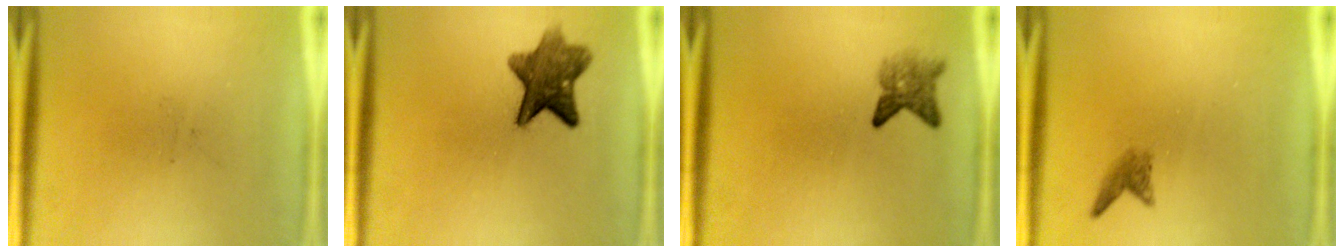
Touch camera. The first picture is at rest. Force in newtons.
{"total": 8.3}
{"total": 3.1}
{"total": 1.5}